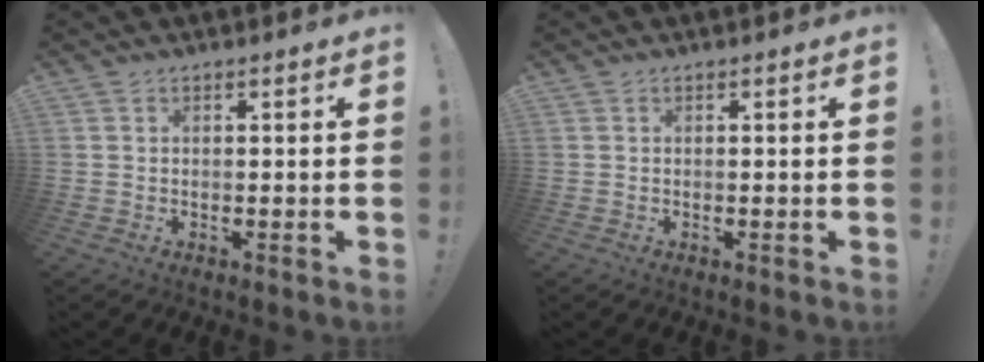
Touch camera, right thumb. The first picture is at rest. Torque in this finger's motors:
{"motor_torque": [-0.03, 0.03, 0.00, 0.00, 0.00]}